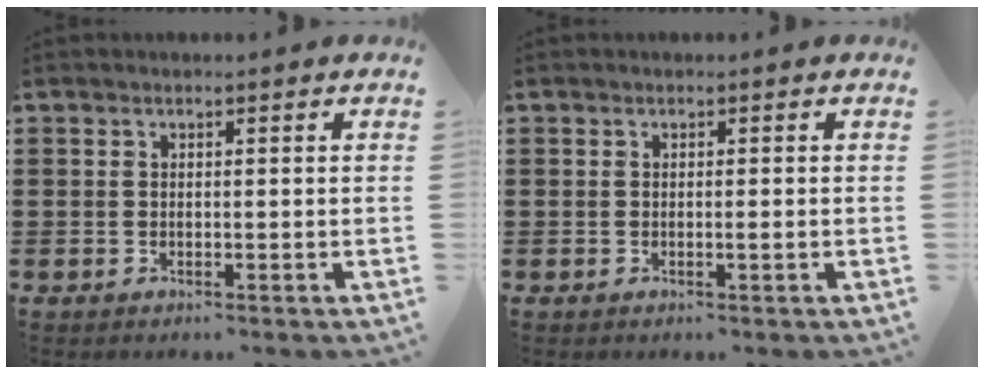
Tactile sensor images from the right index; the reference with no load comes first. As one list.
[{"total": 0.8, "force": [-0.2, 0.0, 0.8], "torque": [-0.012, -0.004, -0.002]}]